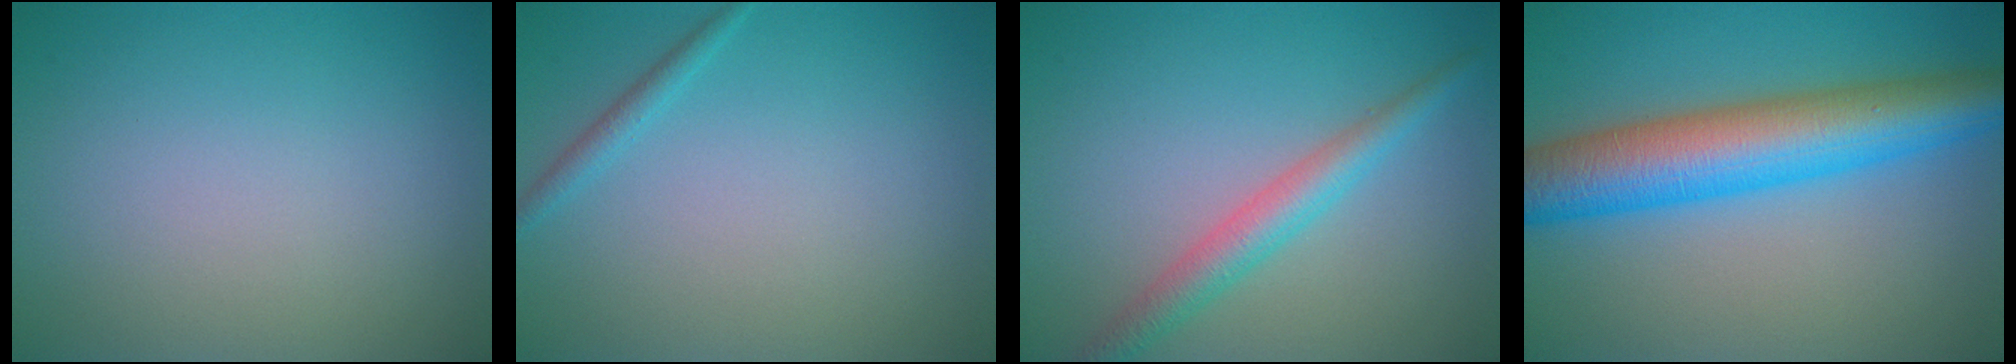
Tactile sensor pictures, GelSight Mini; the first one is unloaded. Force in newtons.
{"total": 1.1, "press": 1.1, "slide": 0.0}
{"total": 3.3, "press": 3.3, "slide": 0.1}
{"total": 9.6, "press": 9.6, "slide": 0.2}